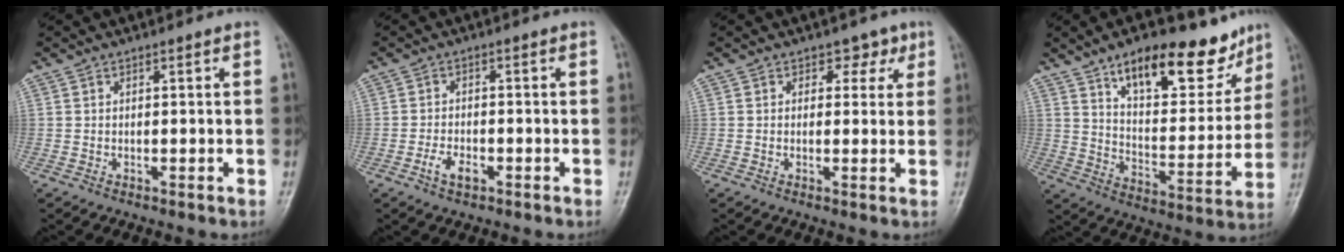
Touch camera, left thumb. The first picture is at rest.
{"total": 3.5, "force": [-1.7, 1.9, 2.3], "torque": [-0.043, 0.010, -0.032]}
{"total": 3.0, "force": [1.5, 2.4, 1.1], "torque": [0.013, -0.004, 0.013]}
{"total": 19.7, "force": [12.9, 8.5, 12.1], "torque": [-0.122, -0.065, 0.205]}